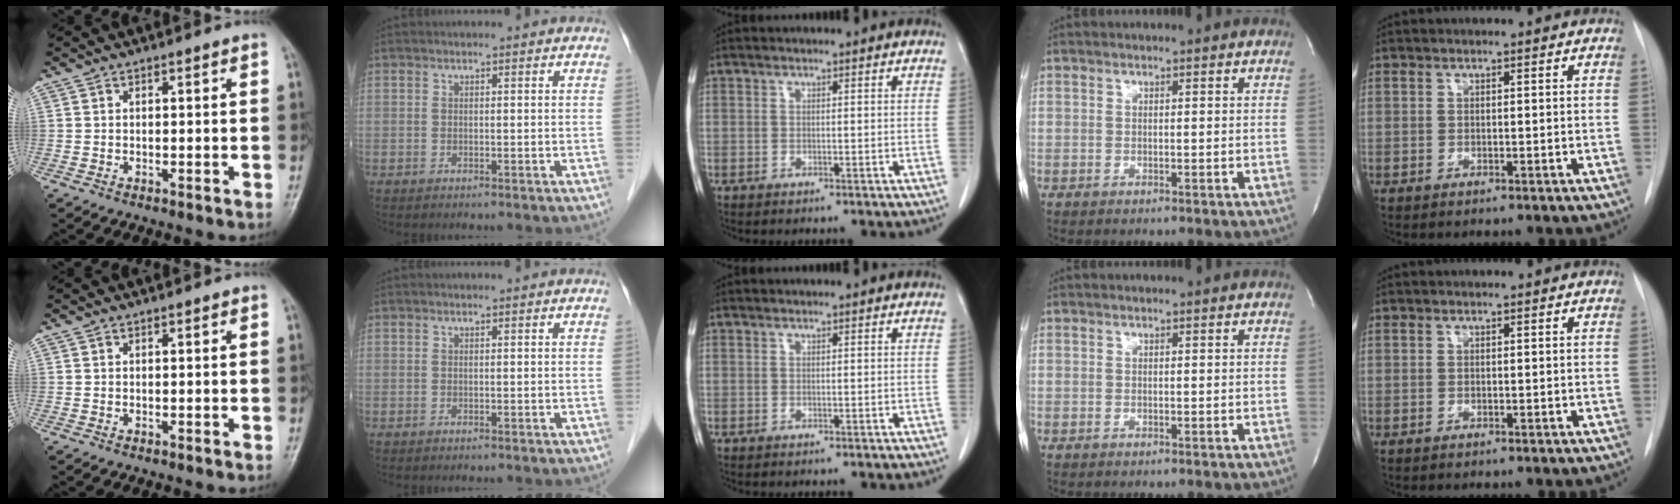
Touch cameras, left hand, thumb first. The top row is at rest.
{}